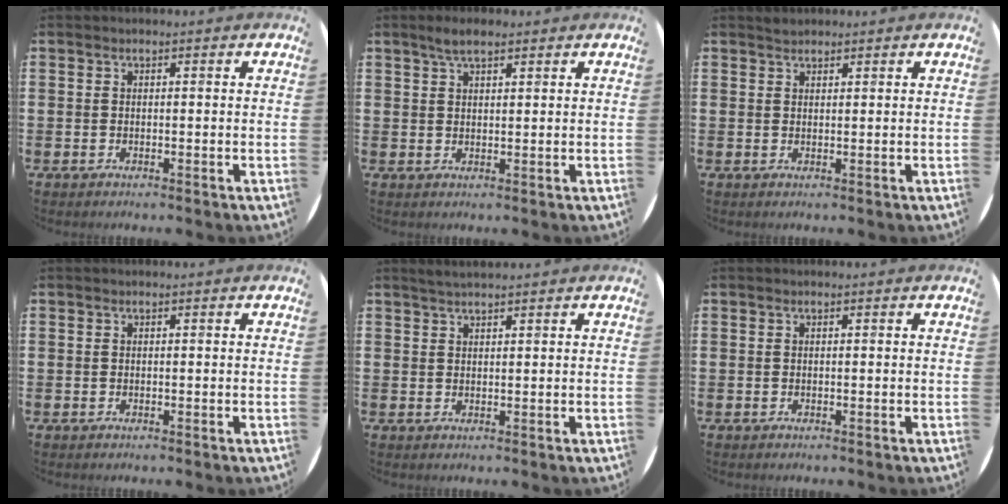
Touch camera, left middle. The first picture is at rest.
{"total": 2.9, "force": [2.2, 0.9, 1.7], "torque": [-0.030, 0.003, 0.037]}
{"total": 1.0, "force": [1.0, 0.3, 0.0], "torque": [-0.002, 0.002, 0.019]}
{"total": 0.0}
{"total": 1.5, "force": [1.4, 0.0, 0.4], "torque": [-0.009, 0.002, 0.026]}
{"total": 0.0}